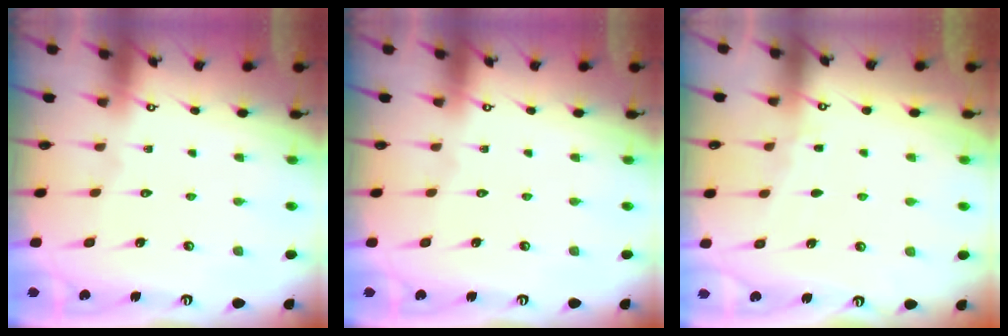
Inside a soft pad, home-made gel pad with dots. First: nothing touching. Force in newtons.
{"total": 0.0}
{"total": 3.5, "press": 3.4, "slide": 0.4}